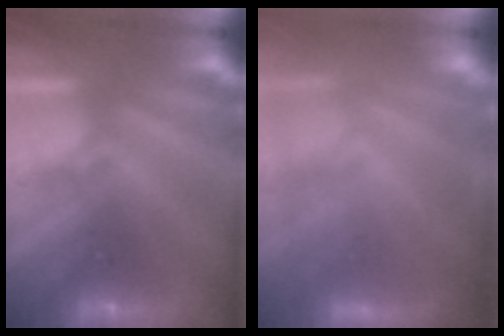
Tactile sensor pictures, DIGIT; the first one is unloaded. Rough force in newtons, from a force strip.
{"total": 8.6}